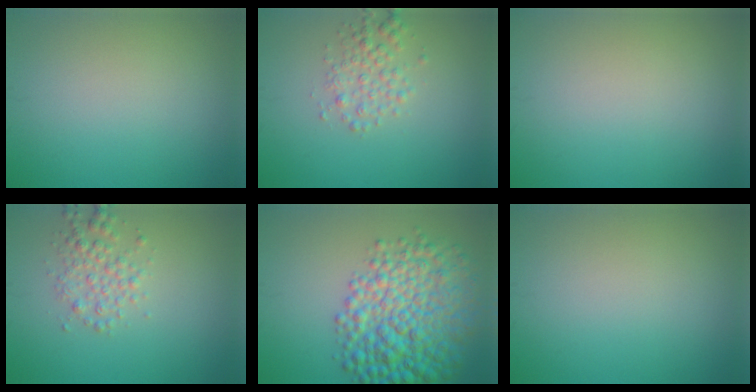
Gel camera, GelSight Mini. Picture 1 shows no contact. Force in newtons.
{"total": 2.4, "press": 2.4, "slide": 0.1}
{"total": 0.0}
{"total": 2.4, "press": 2.4, "slide": 0.0}
{"total": 9.4, "press": 9.4, "slide": 0.2}
{"total": 0.0}